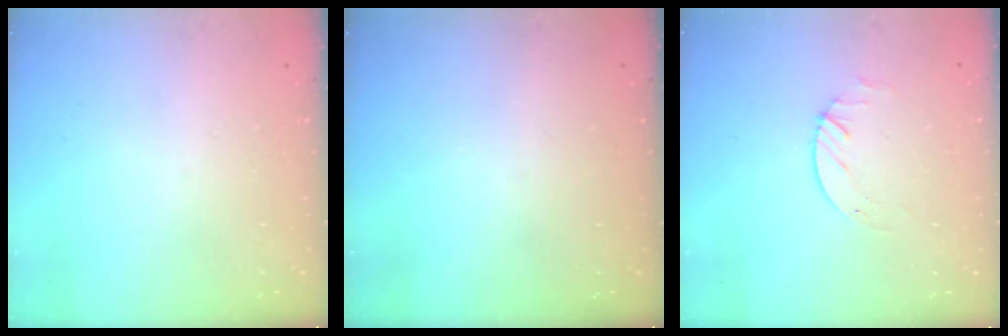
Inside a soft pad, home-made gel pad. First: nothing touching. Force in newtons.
{"total": 0.0}
{"total": 1.7, "press": 1.7, "slide": 0.2}